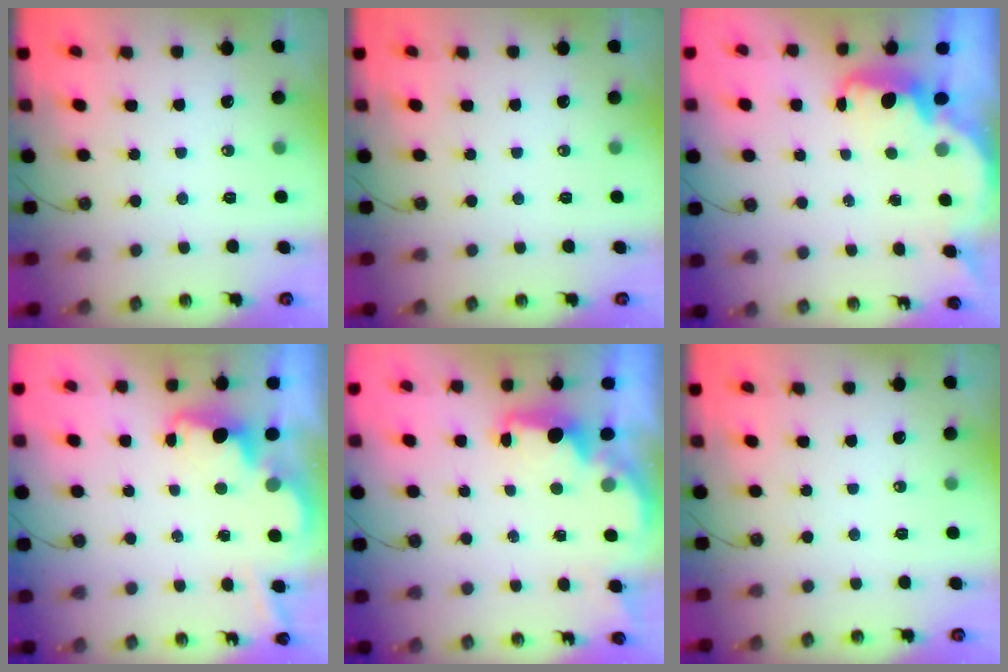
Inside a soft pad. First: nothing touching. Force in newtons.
{"total": 0.0}
{"total": 2.5, "press": 2.4, "slide": 0.6}
{"total": 3.4, "press": 3.3, "slide": 0.8}
{"total": 2.2, "press": 2.1, "slide": 0.7}
{"total": 0.0}